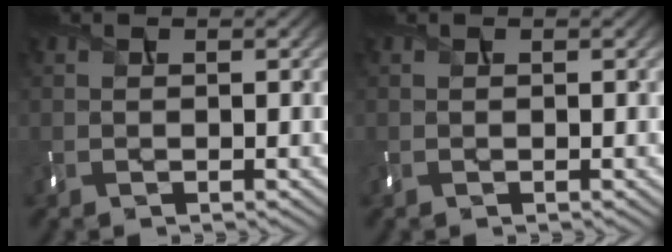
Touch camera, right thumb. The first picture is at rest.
{"total": 0.0}